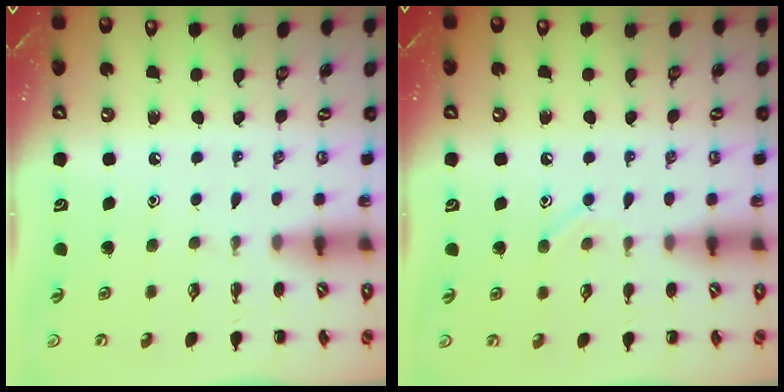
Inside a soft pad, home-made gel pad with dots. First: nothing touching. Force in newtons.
{"total": 7.4, "press": 7.2, "slide": 1.4}